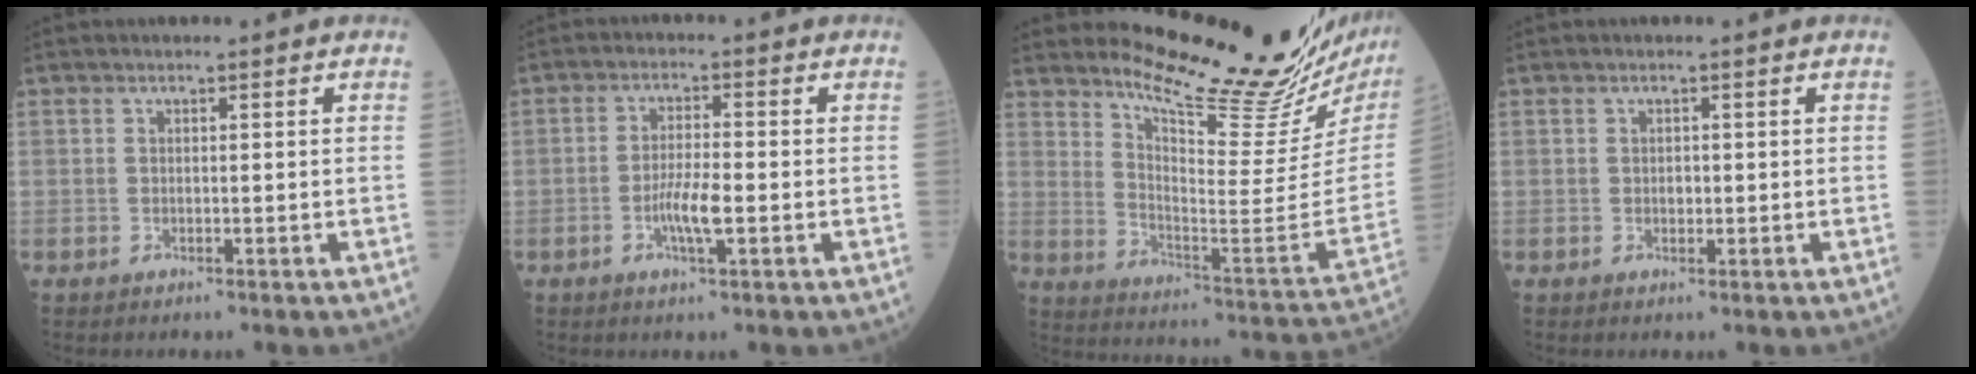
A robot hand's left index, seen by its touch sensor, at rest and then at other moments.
{"total": 4.4, "force": [-1.9, 0.6, 4.0], "torque": [-0.080, -0.007, -0.036]}
{"total": 21.5, "force": [19.6, 0.3, 8.9], "torque": [-0.143, -0.126, 0.265]}
{"total": 0.8, "force": [-0.4, 0.6, 0.3], "torque": [-0.005, -0.003, -0.009]}